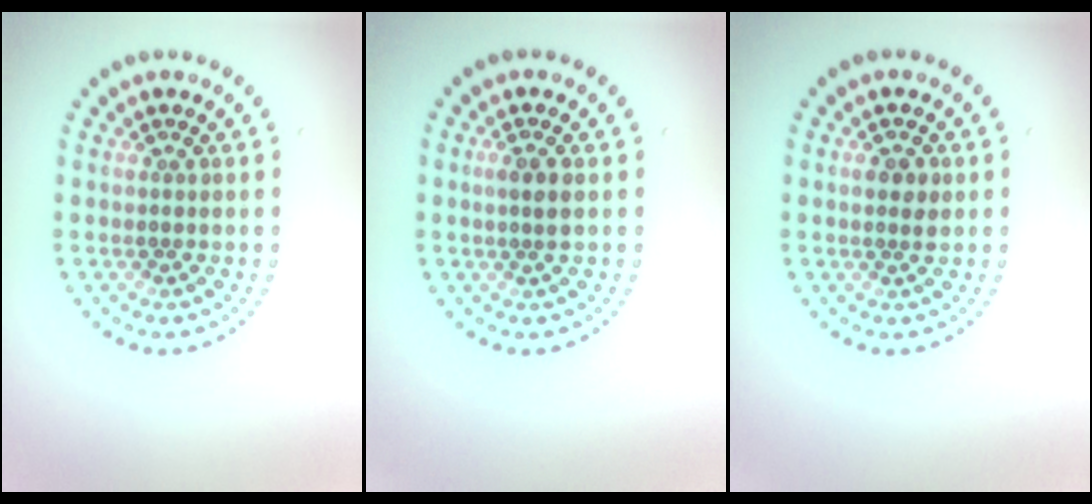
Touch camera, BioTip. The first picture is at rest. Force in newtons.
{"total": 1.3, "press": 1.2, "slide": 0.7}
{"total": 1.7, "press": 1.6, "slide": 0.3}